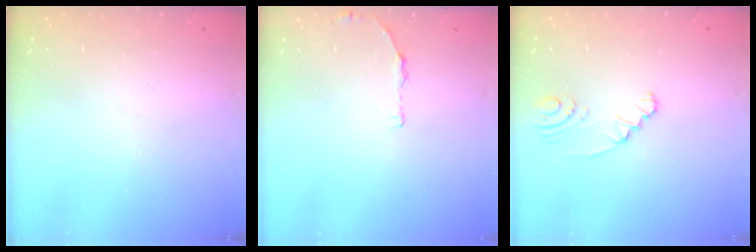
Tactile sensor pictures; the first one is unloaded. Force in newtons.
{"total": 4.7, "press": 2.9, "slide": 3.7}
{"total": 2.6, "press": 2.1, "slide": 1.5}